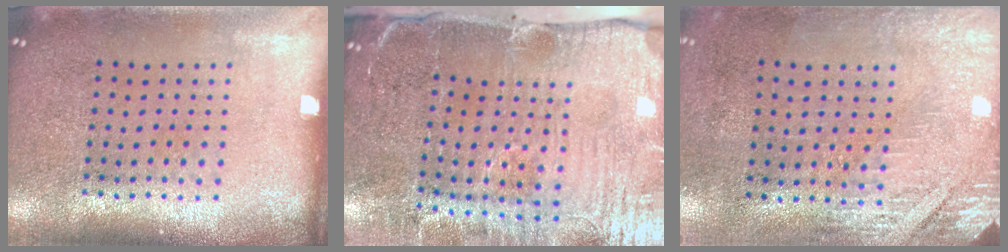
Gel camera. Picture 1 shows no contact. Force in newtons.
{"total": 5.4, "press": 4.4, "slide": 3.1}
{"total": 2.9, "press": 2.5, "slide": 1.4}